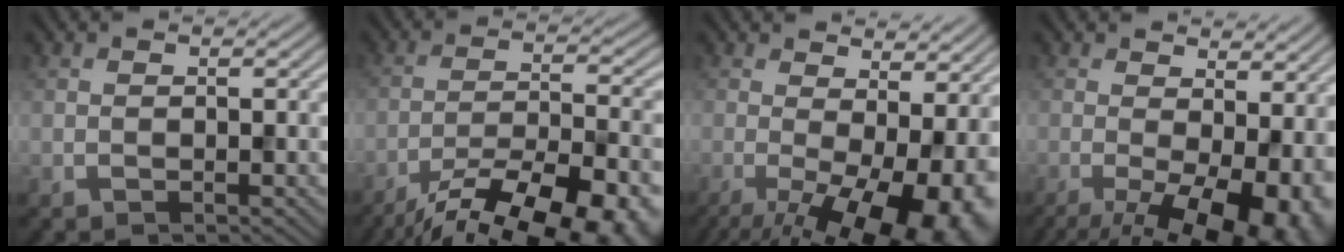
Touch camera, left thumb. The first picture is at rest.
{"total": 17.4, "force": [-13.0, 5.0, 10.5], "torque": [-0.156, -0.030, -0.187]}
{"total": 15.5, "force": [-3.6, 6.5, 13.6], "torque": [-0.191, -0.025, -0.030]}
{"total": 14.5, "force": [-4.1, 6.5, 12.3], "torque": [-0.180, -0.024, -0.037]}